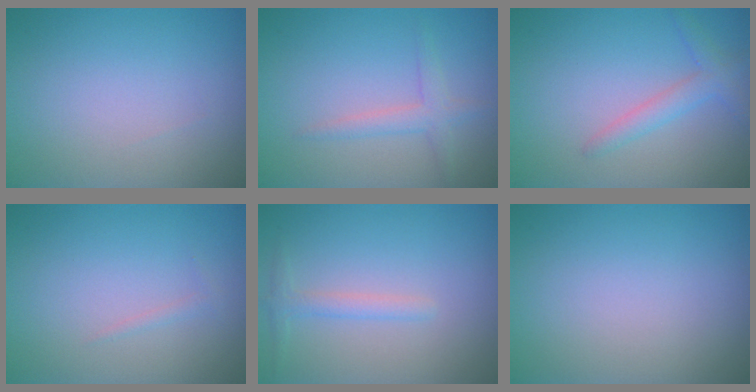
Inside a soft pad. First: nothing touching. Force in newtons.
{"total": 2.0, "press": 2.0, "slide": 0.1}
{"total": 2.2, "press": 2.2, "slide": 0.1}
{"total": 0.6, "press": 0.5, "slide": 0.1}
{"total": 1.5, "press": 1.5, "slide": 0.0}
{"total": 0.0}